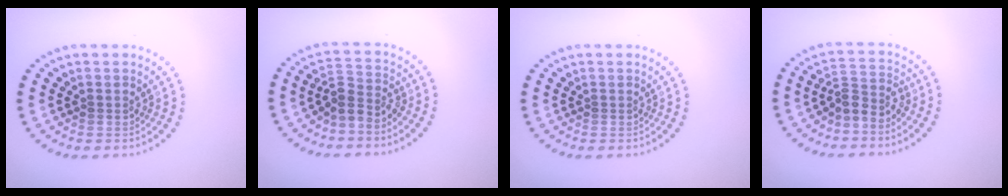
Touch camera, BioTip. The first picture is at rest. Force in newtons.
{"total": 2.7, "press": 2.0, "slide": 1.8}
{"total": 0.0}
{"total": 2.8, "press": 2.0, "slide": 2.0}